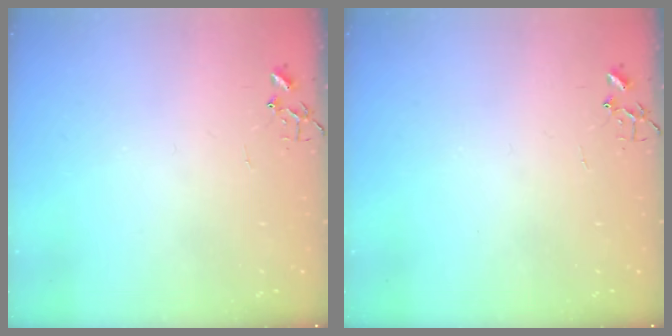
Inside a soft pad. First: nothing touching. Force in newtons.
{"total": 0.0}